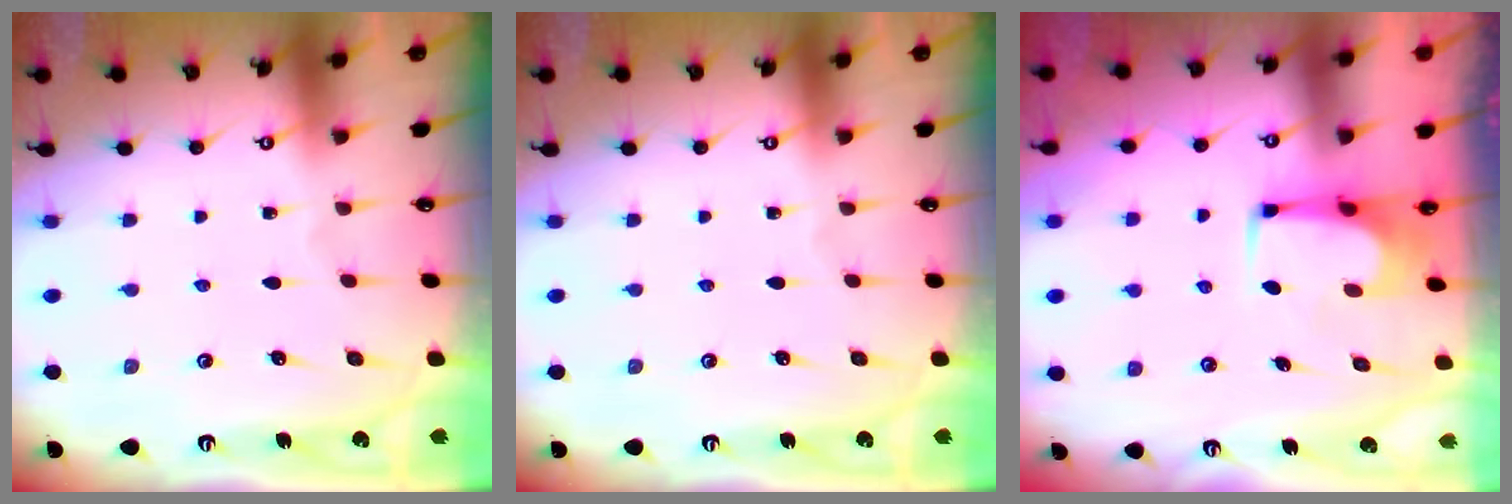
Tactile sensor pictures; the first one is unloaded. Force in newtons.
{"total": 0.0}
{"total": 1.6, "press": 1.5, "slide": 0.3}